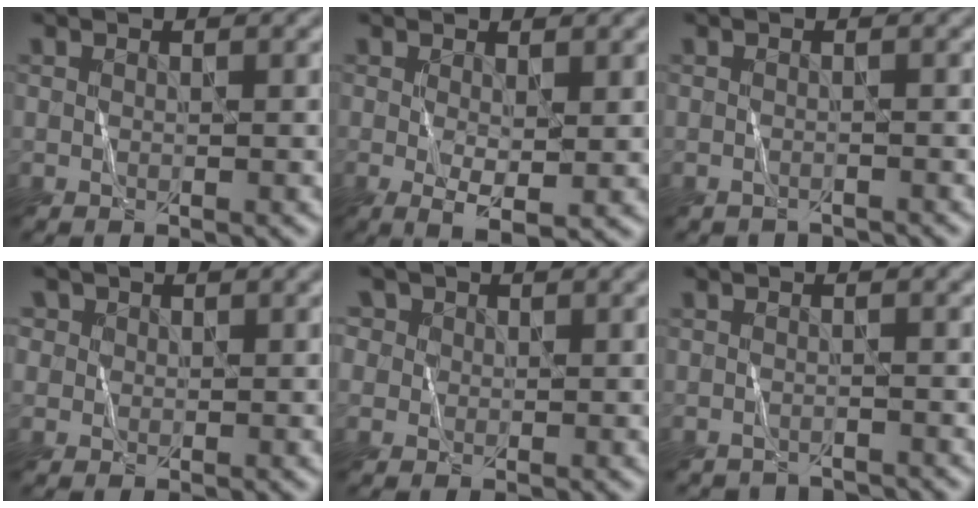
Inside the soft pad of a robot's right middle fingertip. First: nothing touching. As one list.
[{"total": 2.4, "force": [0.1, 0.7, 2.3], "torque": [-0.042, -0.007, 0.005]}, {"total": 1.3, "force": [-1.3, 0.1, 0.0], "torque": [0.000, -0.007, -0.023]}, {"total": 1.8, "force": [0.9, 1.5, 0.4], "torque": [-0.014, 0.006, 0.009]}, {"total": 3.3, "force": [1.7, 2.6, 1.1], "torque": [-0.033, 0.011, 0.017]}, {"total": 2.3, "force": [-2.3, 0.1, -0.1], "torque": [0.003, -0.009, -0.035]}]